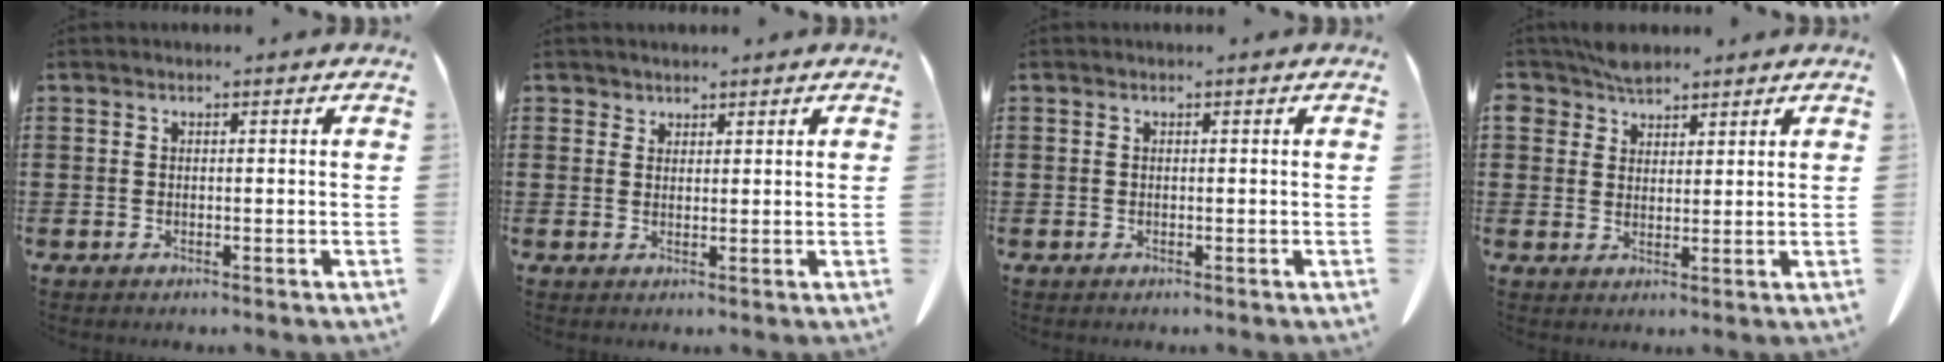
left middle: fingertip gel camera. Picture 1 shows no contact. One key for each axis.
{"total": 1.6, "fx": 1.4, "fy": 0.7, "fz": 0.0, "tx": -0.005, "ty": 0.002, "tz": 0.029}
{"total": 0.0}
{"total": 3.8, "fx": 3.2, "fy": 1.9, "fz": 0.6, "tx": -0.025, "ty": 0.003, "tz": 0.065}